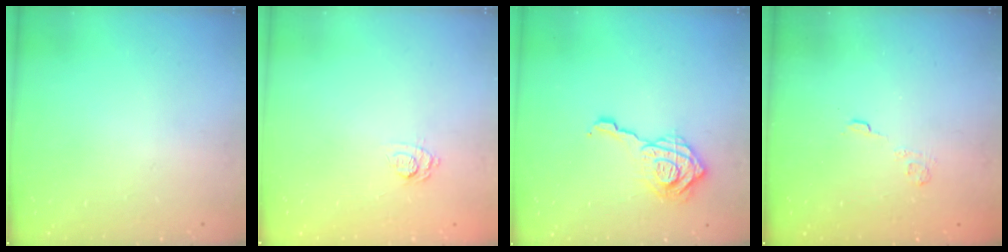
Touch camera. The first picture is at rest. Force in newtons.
{"total": 8.1, "press": 7.9, "slide": 1.4}
{"total": 13.8, "press": 13.8, "slide": 1.3}
{"total": 2.7, "press": 2.3, "slide": 1.4}